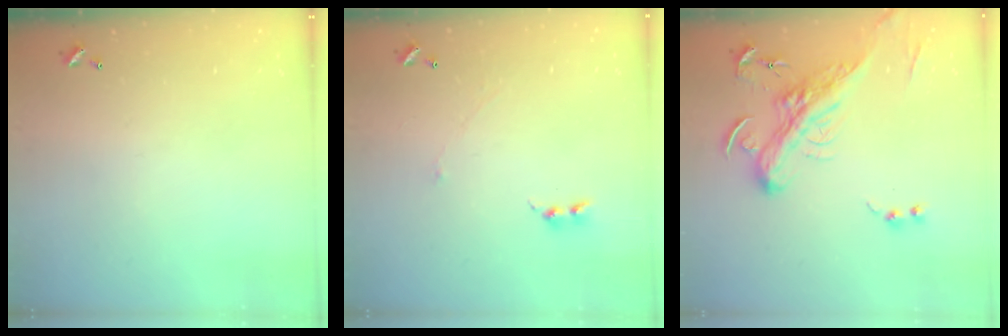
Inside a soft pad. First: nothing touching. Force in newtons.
{"total": 1.1, "press": 0.9, "slide": 0.6}
{"total": 4.5, "press": 4.2, "slide": 1.6}